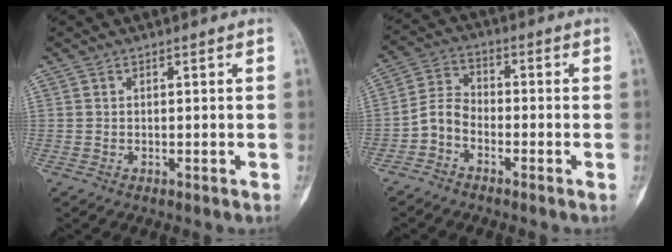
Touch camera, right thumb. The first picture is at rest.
{"total": 4.7, "force": [-2.6, 3.0, 2.5], "torque": [-0.041, 0.026, -0.066]}